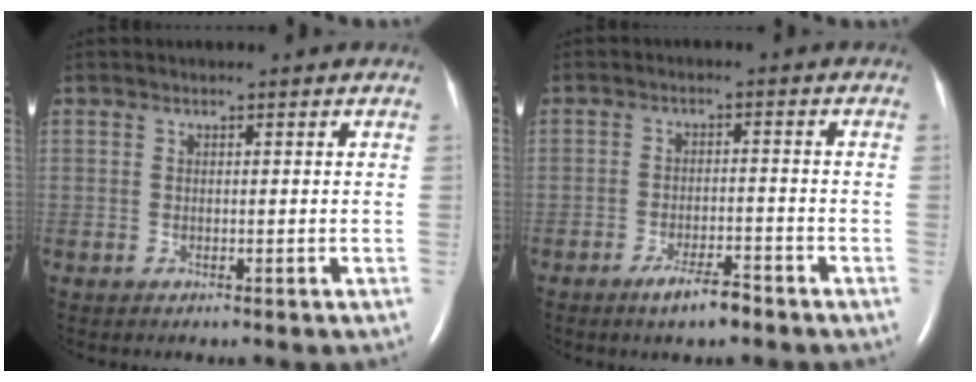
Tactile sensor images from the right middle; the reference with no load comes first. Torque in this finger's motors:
{"motor_torque": [0.60, -0.55, 0.07, 0.02]}